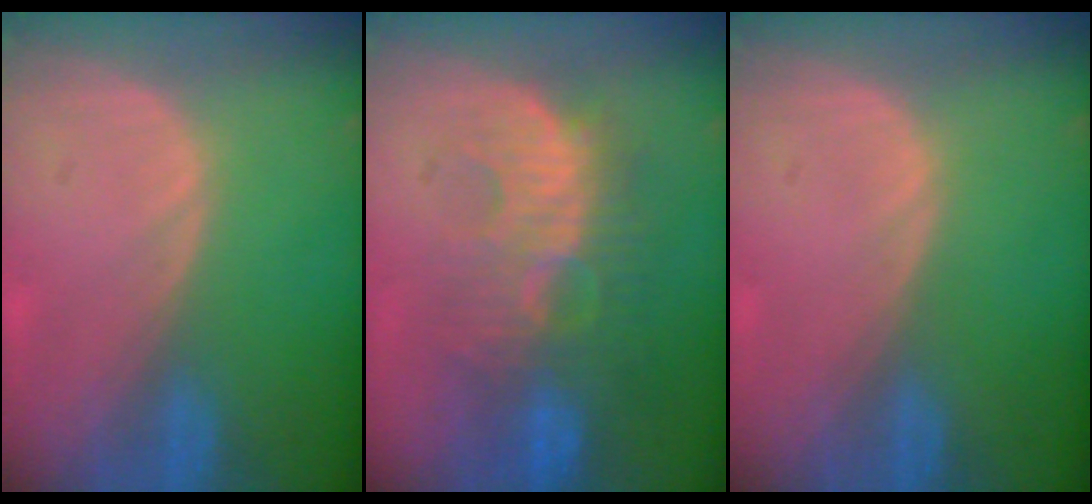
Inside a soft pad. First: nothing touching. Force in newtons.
{"total": 9.7, "press": 9.4, "slide": 2.5}
{"total": 0.0}